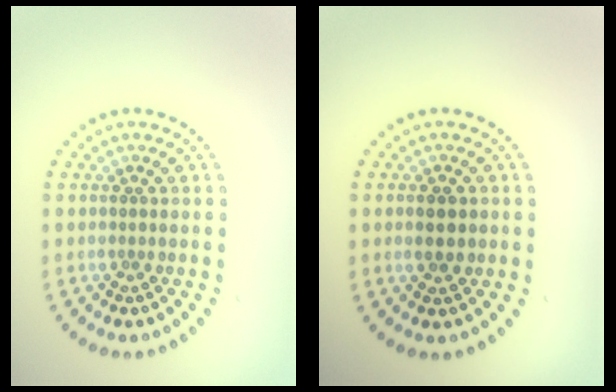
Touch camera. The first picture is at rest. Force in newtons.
{"total": 2.1, "press": 2.1, "slide": 0.0}